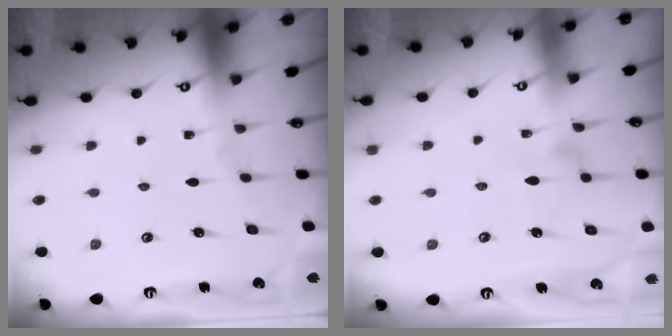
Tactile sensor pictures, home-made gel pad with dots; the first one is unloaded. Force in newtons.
{"total": 5.6, "press": 5.6, "slide": 0.2}